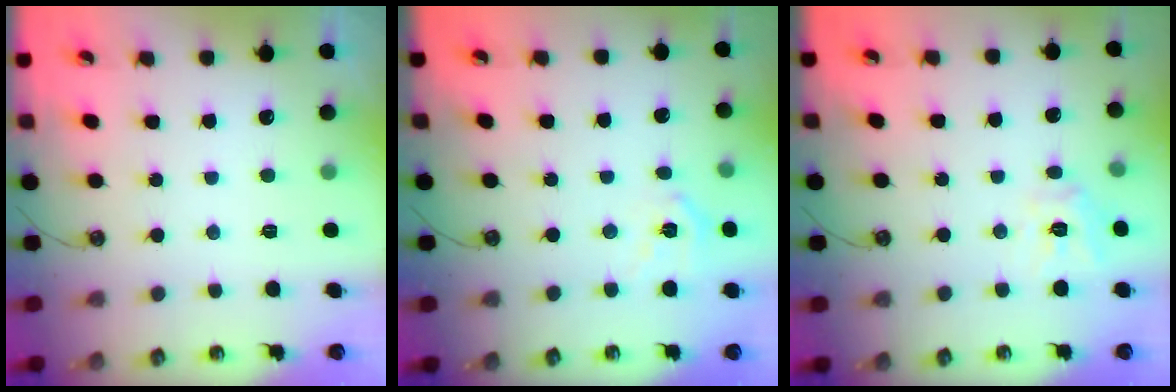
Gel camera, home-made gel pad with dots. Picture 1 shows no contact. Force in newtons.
{"total": 9.4, "press": 9.3, "slide": 1.3}
{"total": 10.1, "press": 10.0, "slide": 0.9}